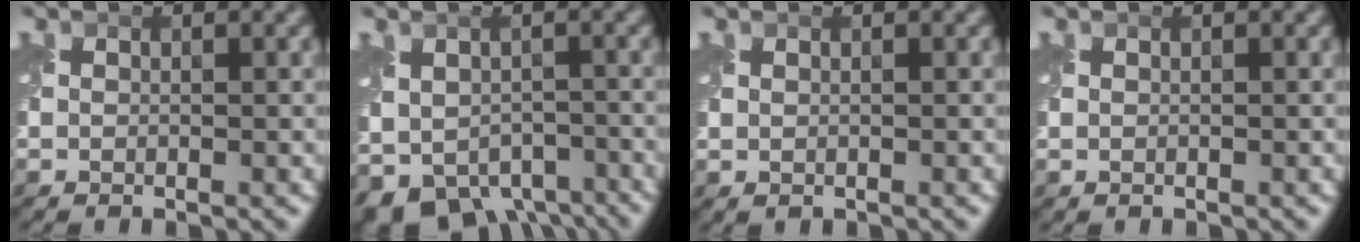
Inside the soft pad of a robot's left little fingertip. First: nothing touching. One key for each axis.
{"total": 7.4, "fx": -4.2, "fy": 4.7, "fz": 3.9, "tx": -0.069, "ty": -0.029, "tz": -0.057}
{"total": 0.0}
{"total": 0.0}